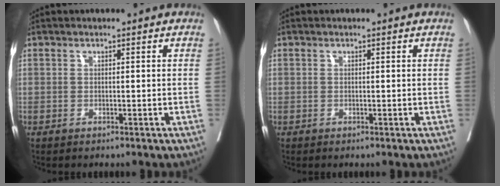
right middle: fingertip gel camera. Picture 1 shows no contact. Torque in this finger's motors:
{"motor_torque": [0.01, 0.01, 0.00, 0.00]}